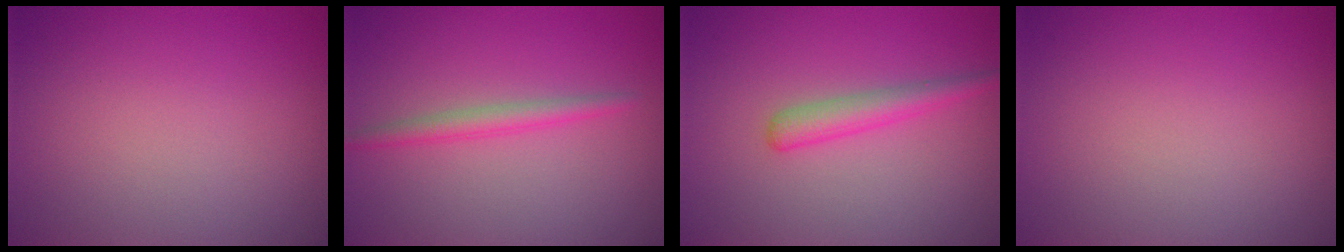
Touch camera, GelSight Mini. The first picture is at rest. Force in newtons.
{"total": 1.8, "press": 1.8, "slide": 0.1}
{"total": 2.2, "press": 2.2, "slide": 0.1}
{"total": 0.0}